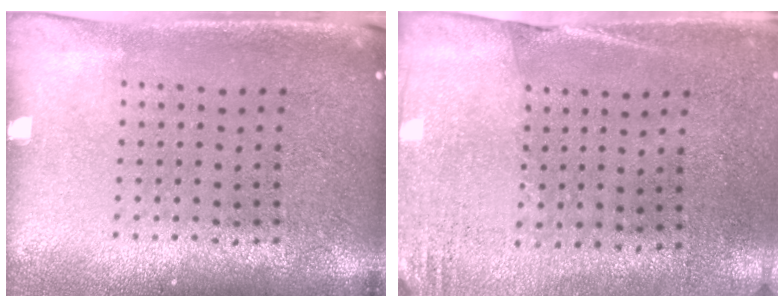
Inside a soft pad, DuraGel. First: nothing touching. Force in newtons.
{"total": 2.7, "press": 2.4, "slide": 1.3}